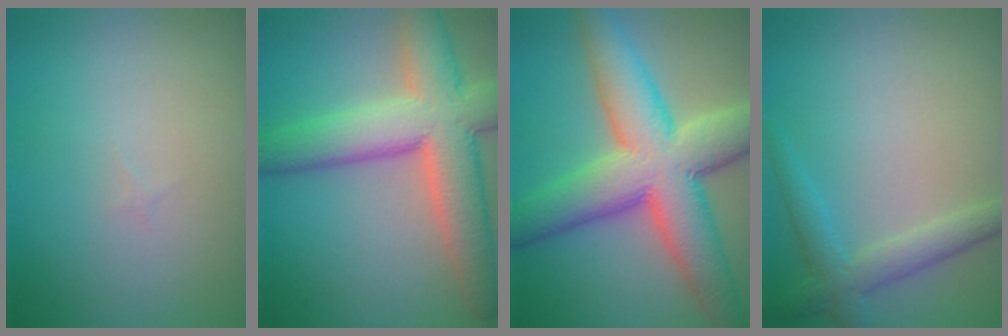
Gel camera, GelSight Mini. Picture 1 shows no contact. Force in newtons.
{"total": 9.5, "press": 9.5, "slide": 0.8}
{"total": 11.4, "press": 11.4, "slide": 0.4}
{"total": 3.0, "press": 3.0, "slide": 0.0}